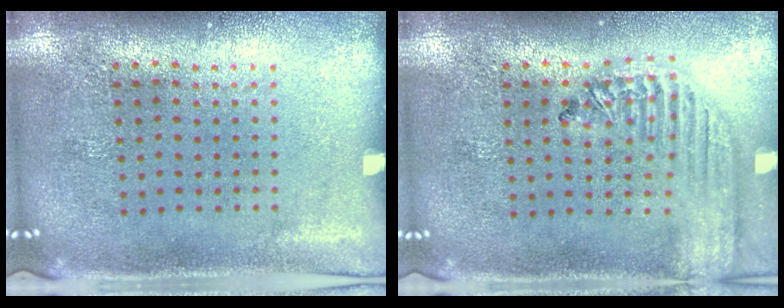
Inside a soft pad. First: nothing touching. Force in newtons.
{"total": 1.9, "press": 1.7, "slide": 0.7}